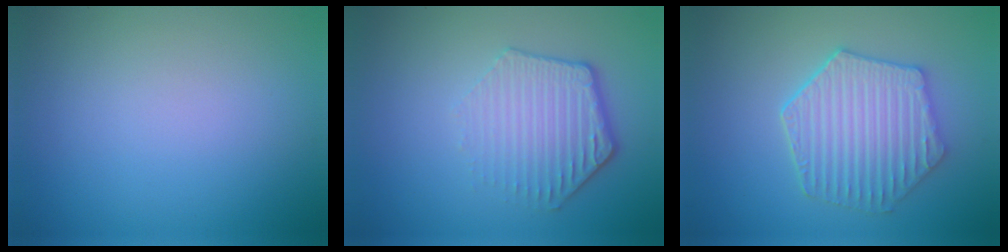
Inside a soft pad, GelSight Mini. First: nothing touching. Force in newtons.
{"total": 4.1, "press": 3.2, "slide": 2.7}
{"total": 5.8, "press": 4.8, "slide": 3.3}